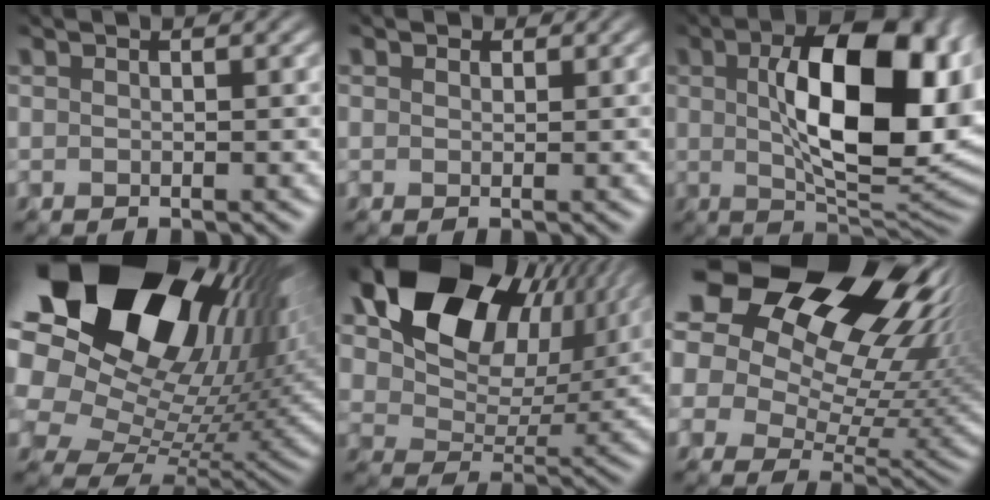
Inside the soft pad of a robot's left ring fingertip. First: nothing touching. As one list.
[{"total": 0.7, "force": [0.4, 0.6, 0.2], "torque": [0.000, 0.005, 0.001]}, {"total": 13.0, "force": [2.0, 5.6, 11.6], "torque": [-0.169, 0.009, 0.035]}, {"total": 21.2, "force": [11.0, 12.6, 13.1], "torque": [-0.241, 0.037, 0.193]}, {"total": 14.2, "force": [7.7, 8.9, 7.9], "torque": [-0.145, 0.022, 0.136]}, {"total": 20.2, "force": [10.7, 11.4, 12.8], "torque": [-0.208, 0.064, 0.168]}]